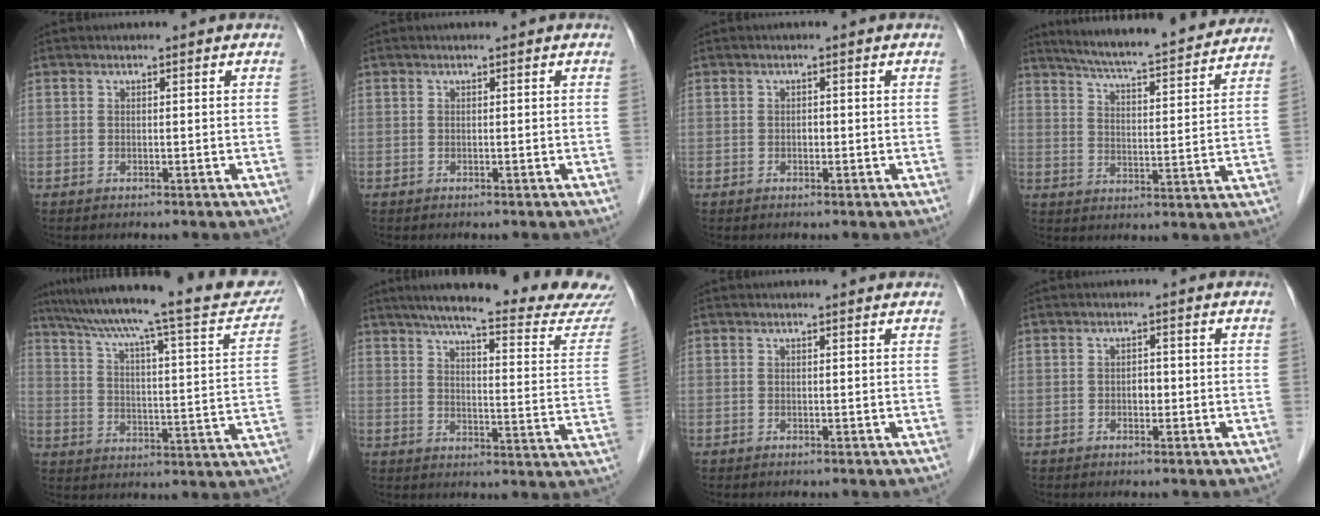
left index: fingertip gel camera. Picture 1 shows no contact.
{"total": 0.0}
{"total": 0.6, "force": [-0.1, 0.4, 0.4], "torque": [-0.007, 0.003, -0.005]}
{"total": 20.5, "force": [18.8, 1.5, 8.1], "torque": [-0.125, -0.011, 0.253]}
{"total": 27.0, "force": [22.5, 2.4, 14.6], "torque": [-0.229, -0.010, 0.296]}
{"total": 23.7, "force": [21.4, 0.4, 10.2], "torque": [-0.147, -0.066, 0.265]}
{"total": 1.5, "force": [1.5, 0.2, 0.2], "torque": [-0.014, 0.005, 0.012]}
{"total": 1.4, "force": [-0.3, 0.9, 1.0], "torque": [-0.014, 0.004, -0.006]}